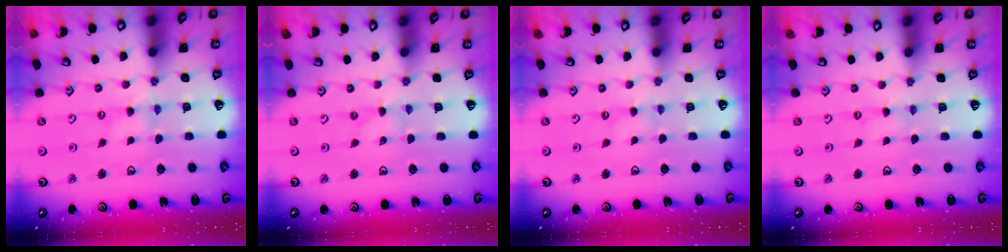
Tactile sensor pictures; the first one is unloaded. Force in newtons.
{"total": 0.0}
{"total": 0.5, "press": 0.5, "slide": 0.2}
{"total": 0.0}